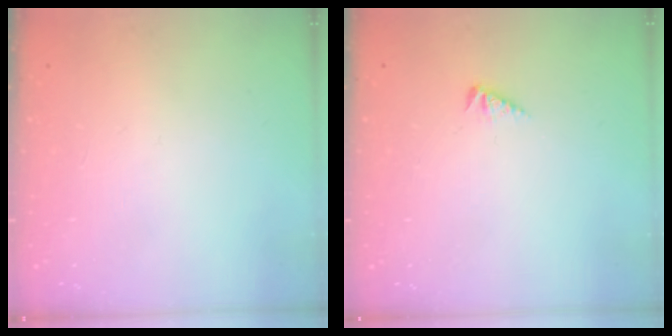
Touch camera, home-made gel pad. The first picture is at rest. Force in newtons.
{"total": 2.1, "press": 2.1, "slide": 0.4}